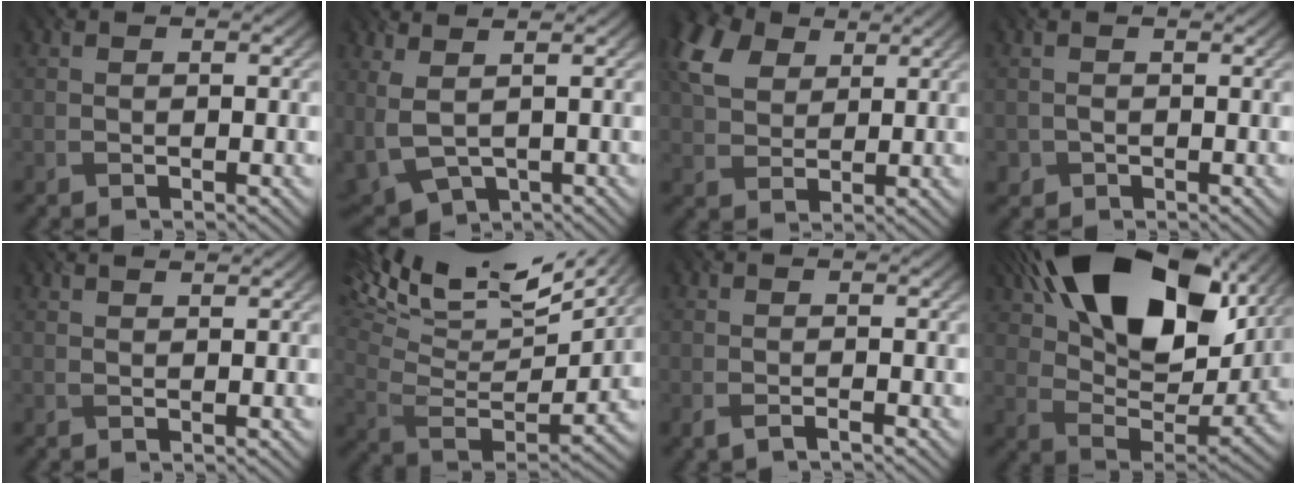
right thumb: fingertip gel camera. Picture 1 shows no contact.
{"total": 5.7, "force": [1.7, 2.8, 4.7], "torque": [-0.135, -0.014, 0.045]}
{"total": 8.8, "force": [4.4, 5.6, 5.3], "torque": [-0.158, 0.023, 0.087]}
{"total": 0.8, "force": [-0.3, 0.7, 0.3], "torque": [-0.009, -0.002, -0.005]}
{"total": 1.3, "force": [1.2, 0.1, 0.6], "torque": [-0.015, -0.002, 0.019]}
{"total": 18.6, "force": [13.0, 5.4, 12.2], "torque": [-0.268, 0.023, 0.194]}
{"total": 1.2, "force": [-0.8, 0.2, 1.0], "torque": [-0.022, -0.004, -0.015]}
{"total": 22.2, "force": [10.9, 12.4, 14.8], "torque": [-0.278, 0.030, 0.178]}